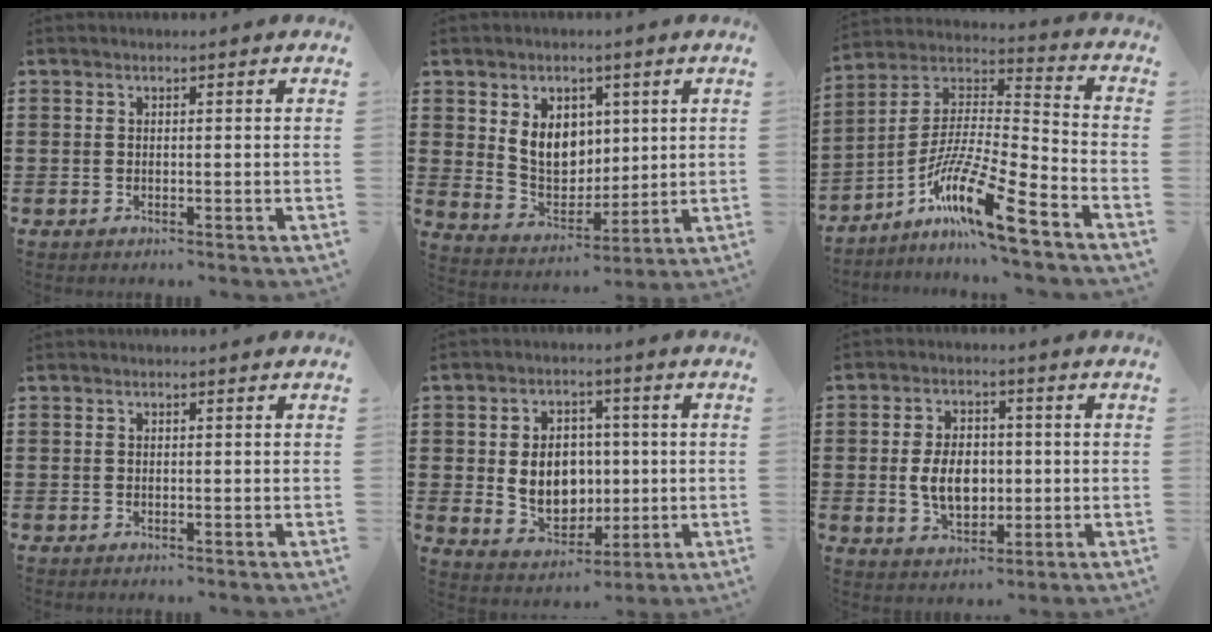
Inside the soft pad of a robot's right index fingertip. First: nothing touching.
{"total": 7.6, "force": [2.2, 6.0, 4.0], "torque": [-0.083, 0.012, 0.040]}
{"total": 13.8, "force": [-9.3, 1.3, 10.1], "torque": [-0.196, 0.000, -0.179]}
{"total": 0.0}
{"total": 8.3, "force": [0.3, 6.5, 5.2], "torque": [-0.080, 0.011, 0.004]}
{"total": 6.8, "force": [-0.3, 4.5, 5.0], "torque": [-0.096, 0.002, -0.014]}